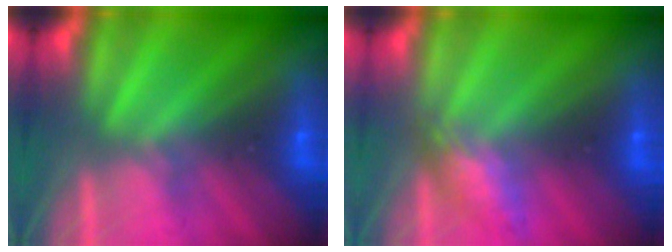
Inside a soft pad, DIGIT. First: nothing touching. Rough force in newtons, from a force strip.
{"total": 2.4}